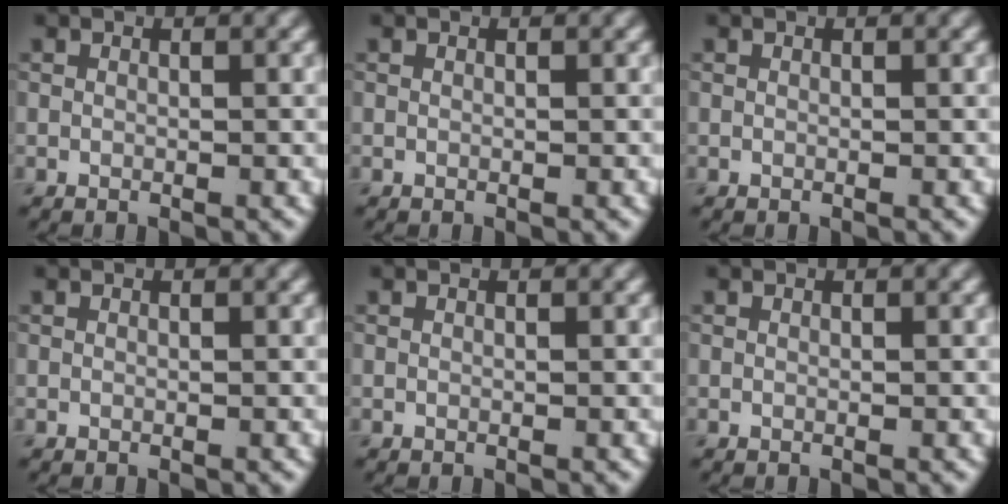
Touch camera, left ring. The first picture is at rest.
{"total": 0.0}
{"total": 0.0}
{"total": 0.0}
{"total": 0.0}
{"total": 0.0}